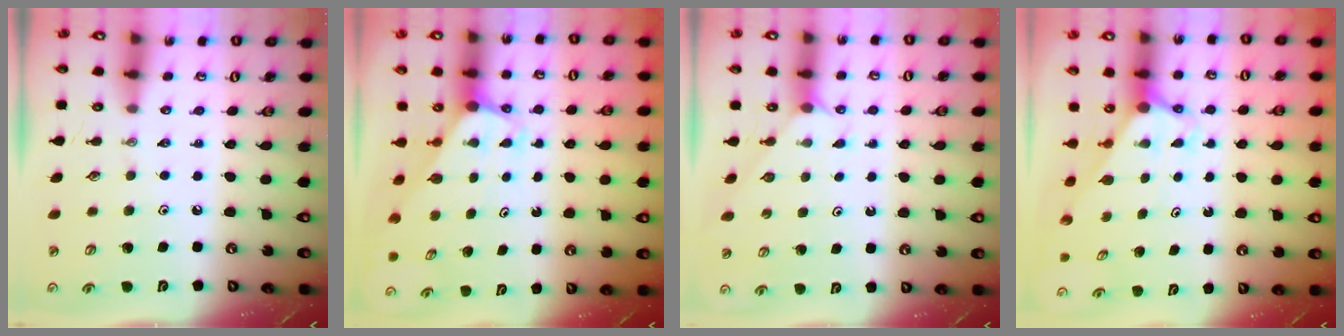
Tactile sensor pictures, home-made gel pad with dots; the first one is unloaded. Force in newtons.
{"total": 3.1, "press": 3.1, "slide": 0.0}
{"total": 3.1, "press": 3.1, "slide": 0.3}
{"total": 3.0, "press": 3.0, "slide": 0.0}